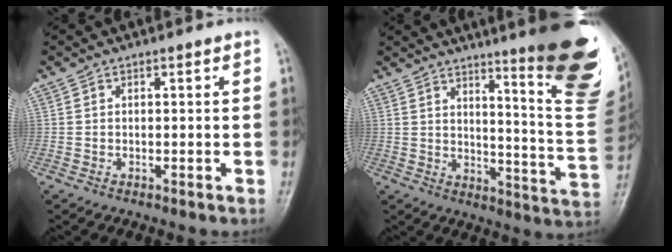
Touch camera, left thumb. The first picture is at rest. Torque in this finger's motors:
{"motor_torque": [2.82, 1.32, 1.64, -1.13, 0.14]}